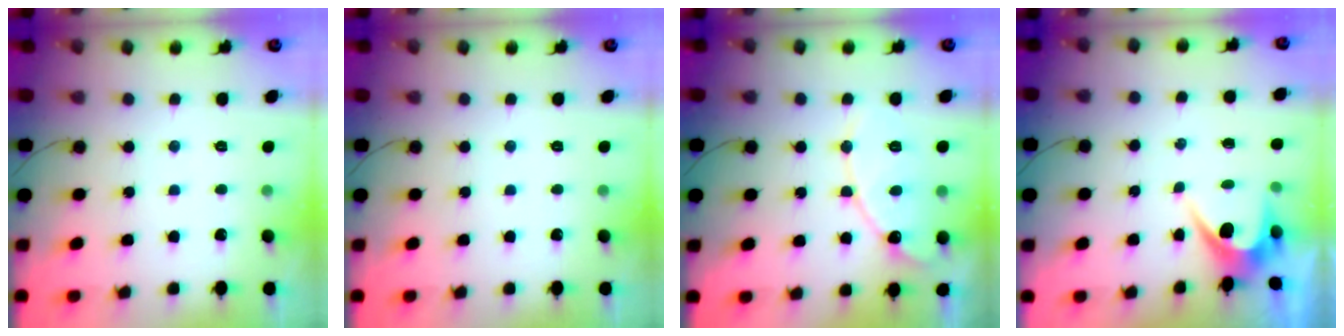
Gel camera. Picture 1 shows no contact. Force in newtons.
{"total": 0.0}
{"total": 13.0, "press": 12.9, "slide": 1.1}
{"total": 4.1, "press": 4.1, "slide": 0.2}